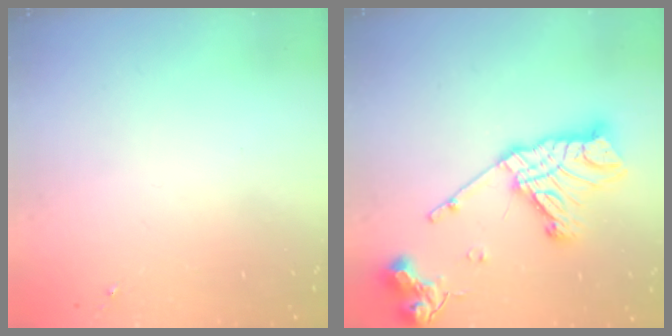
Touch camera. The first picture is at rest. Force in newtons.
{"total": 20.7, "press": 20.6, "slide": 1.9}